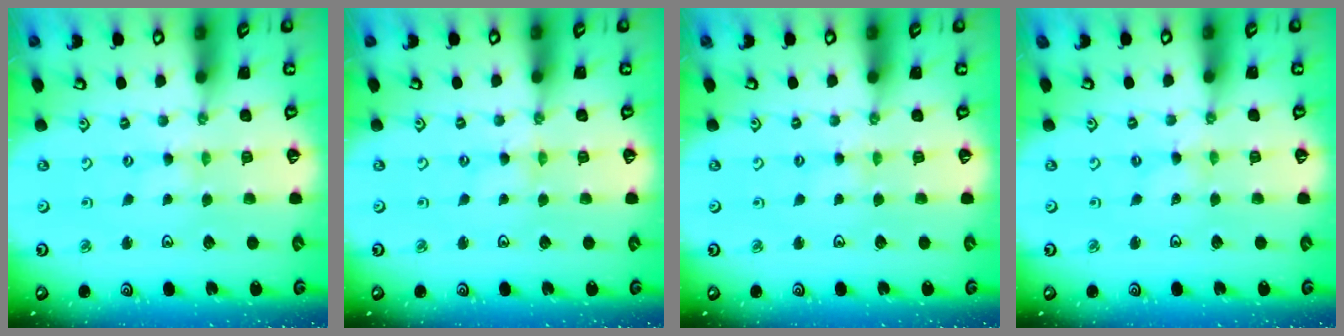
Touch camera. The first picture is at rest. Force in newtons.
{"total": 0.6, "press": 0.6, "slide": 0.2}
{"total": 2.0, "press": 2.0, "slide": 0.3}
{"total": 0.0}